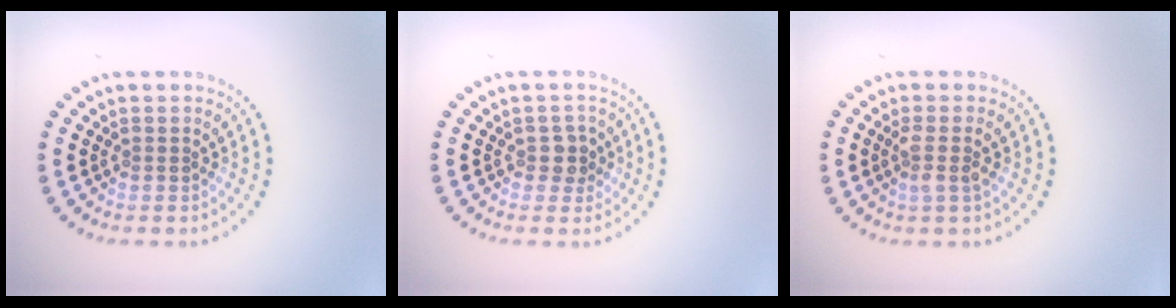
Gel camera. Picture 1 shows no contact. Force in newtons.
{"total": 1.5, "press": 1.4, "slide": 0.5}
{"total": 1.6, "press": 1.3, "slide": 1.0}